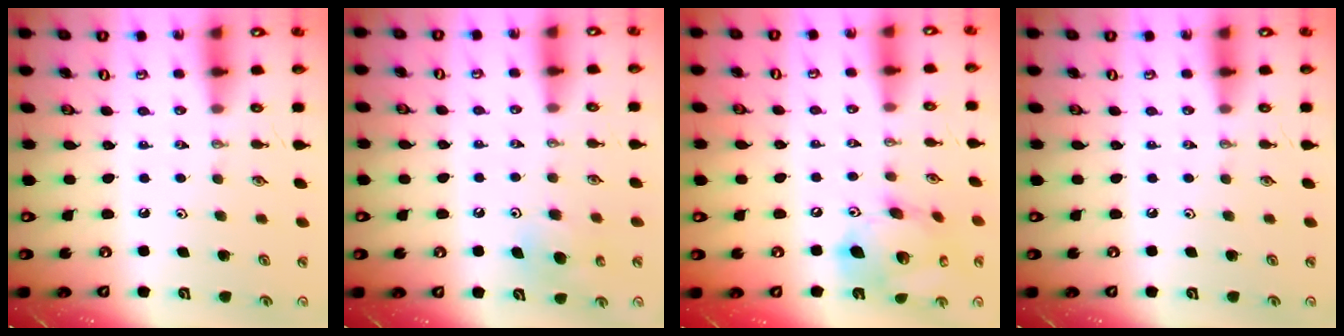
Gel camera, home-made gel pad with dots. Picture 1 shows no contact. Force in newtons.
{"total": 5.8, "press": 5.8, "slide": 0.5}
{"total": 16.5, "press": 16.2, "slide": 3.1}
{"total": 0.0}